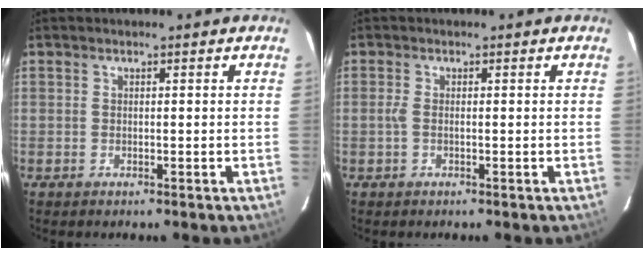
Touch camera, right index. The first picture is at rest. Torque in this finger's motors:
{"motor_torque": [0.31, 0.00, 0.18, 0.06]}